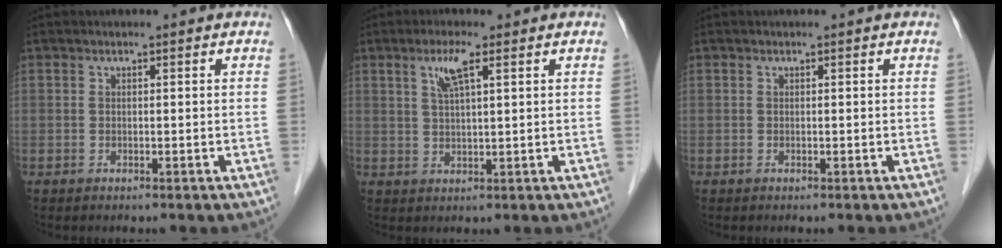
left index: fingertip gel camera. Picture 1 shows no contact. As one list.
[{"total": 4.1, "force": [2.1, 0.5, 3.6], "torque": [-0.074, 0.004, 0.041]}, {"total": 0.0}]